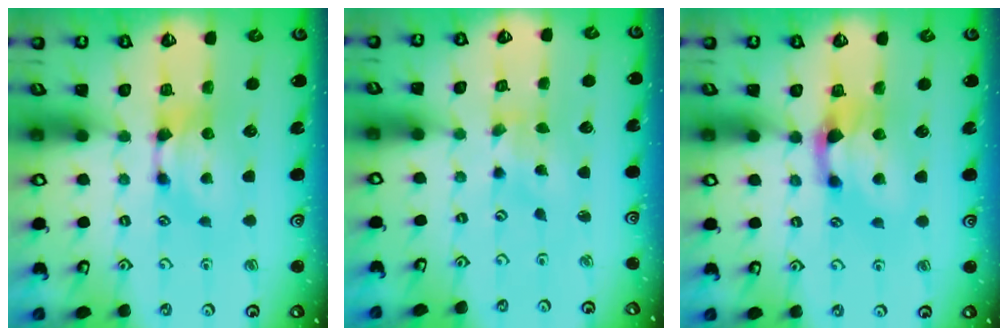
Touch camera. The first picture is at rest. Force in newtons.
{"total": 2.8, "press": 2.7, "slide": 0.9}
{"total": 2.0, "press": 1.2, "slide": 1.5}